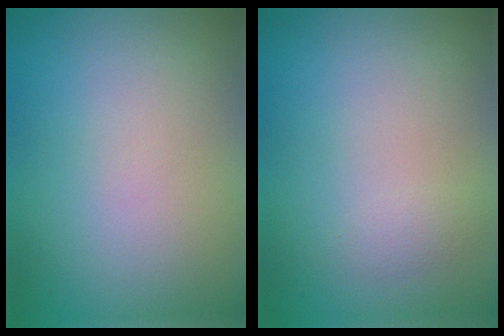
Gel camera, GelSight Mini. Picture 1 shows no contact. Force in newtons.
{"total": 0.7, "press": 0.7, "slide": 0.1}